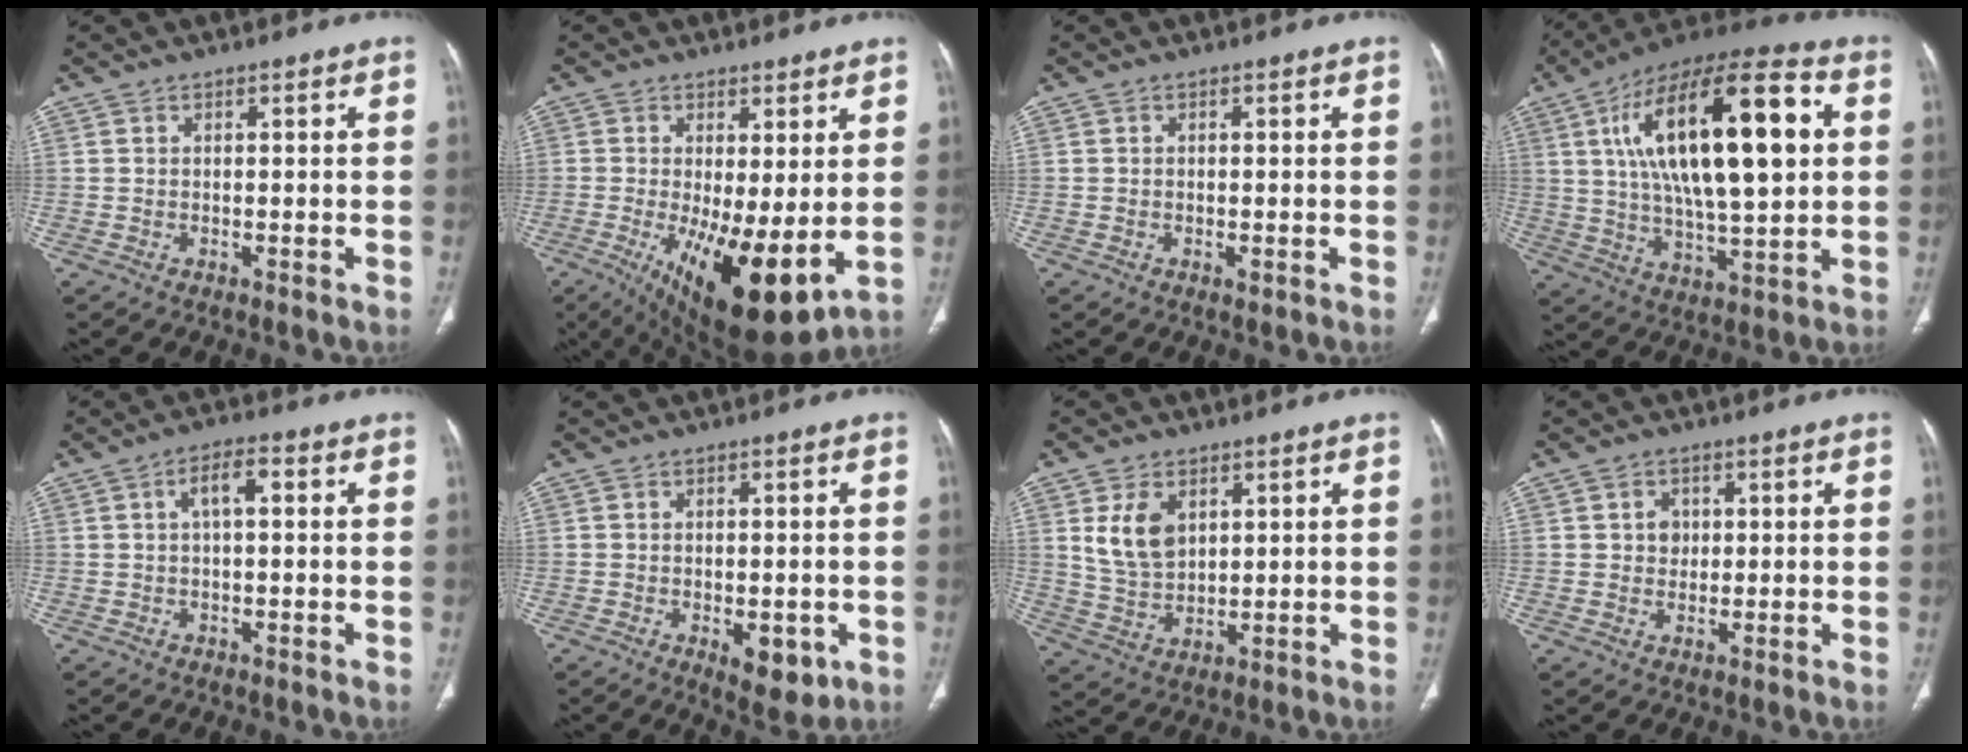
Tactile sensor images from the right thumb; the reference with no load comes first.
{"total": 14.9, "force": [-2.3, 5.3, 13.7], "torque": [-0.226, -0.032, -0.018]}
{"total": 0.8, "force": [-0.3, 0.5, 0.6], "torque": [-0.010, -0.002, -0.003]}
{"total": 27.4, "force": [5.9, 10.2, 24.7], "torque": [-0.415, 0.014, 0.089]}
{"total": 4.4, "force": [0.8, 1.8, 3.9], "torque": [-0.066, 0.015, 0.011]}
{"total": 6.6, "force": [-2.1, 3.4, 5.2], "torque": [-0.056, -0.002, -0.017]}
{"total": 8.3, "force": [3.0, 5.5, 5.5], "torque": [-0.085, -0.015, 0.069]}
{"total": 2.9, "force": [0.6, 2.6, 1.3], "torque": [-0.003, 0.001, 0.009]}